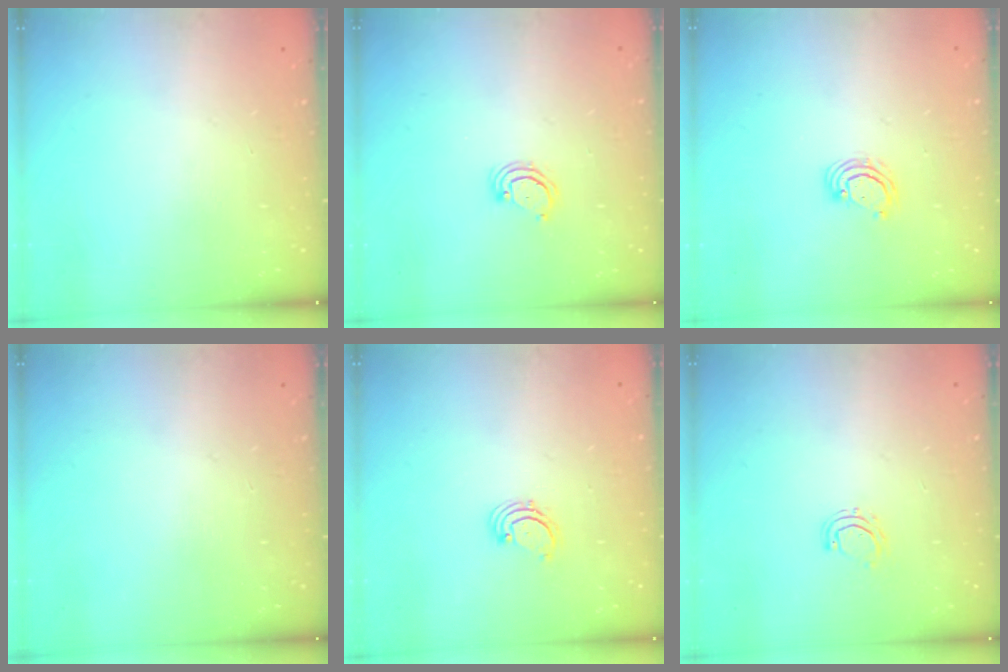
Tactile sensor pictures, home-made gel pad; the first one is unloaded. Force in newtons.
{"total": 2.9, "press": 2.9, "slide": 0.3}
{"total": 3.0, "press": 2.9, "slide": 0.3}
{"total": 0.0}
{"total": 1.7, "press": 1.7, "slide": 0.2}
{"total": 4.4, "press": 4.2, "slide": 1.0}